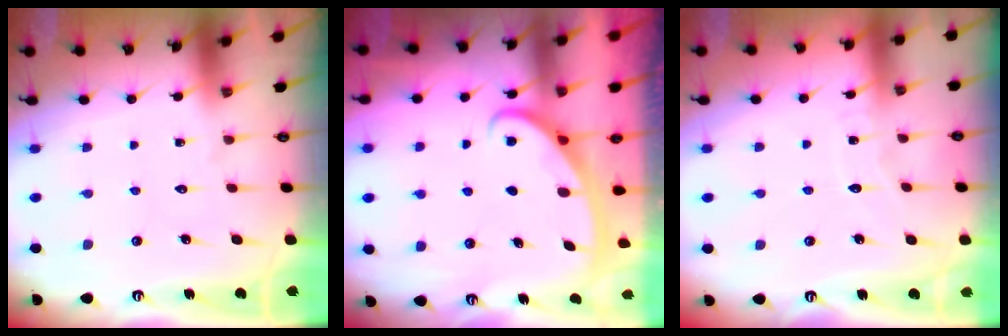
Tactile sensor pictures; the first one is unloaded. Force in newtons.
{"total": 2.8, "press": 2.8, "slide": 0.4}
{"total": 4.0, "press": 3.9, "slide": 0.5}